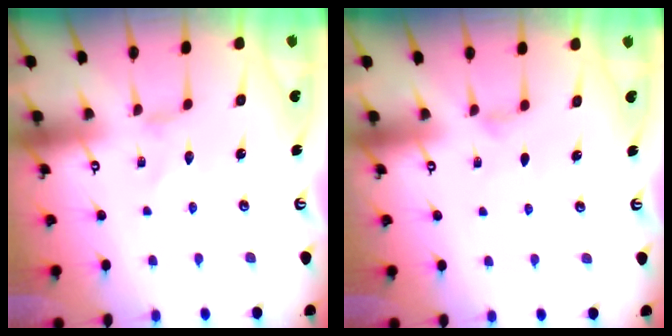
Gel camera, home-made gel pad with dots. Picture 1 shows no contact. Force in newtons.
{"total": 3.1, "press": 3.1, "slide": 0.6}